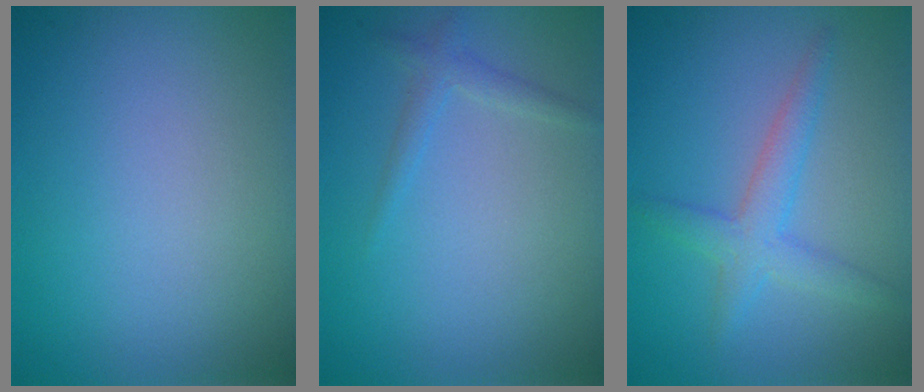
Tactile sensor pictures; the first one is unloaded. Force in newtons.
{"total": 1.2, "press": 1.2, "slide": 0.0}
{"total": 2.9, "press": 2.9, "slide": 0.1}